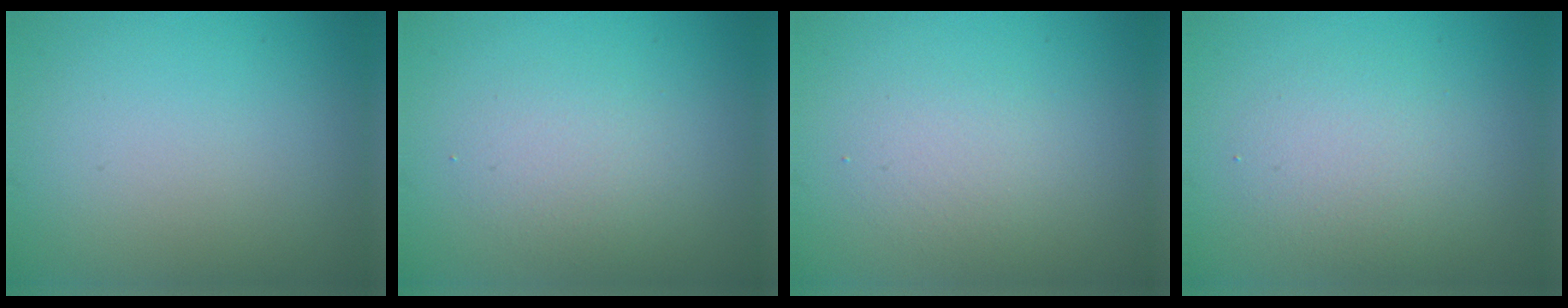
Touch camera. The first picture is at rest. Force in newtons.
{"total": 2.2, "press": 2.1, "slide": 0.2}
{"total": 1.9, "press": 1.9, "slide": 0.1}
{"total": 2.9, "press": 2.9, "slide": 0.2}